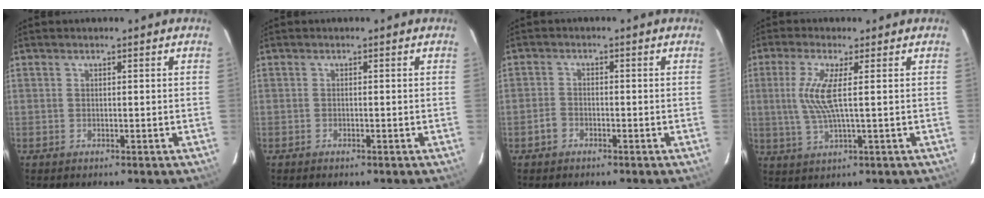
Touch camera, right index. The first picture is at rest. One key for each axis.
{"total": 0.0}
{"total": 2.2, "fx": -1.4, "fy": 1.6, "fz": 0.7, "tx": -0.018, "ty": 0.005, "tz": -0.025}
{"total": 7.0, "fx": 1.1, "fy": 0.6, "fz": 6.9, "tx": -0.148, "ty": -0.003, "tz": 0.022}